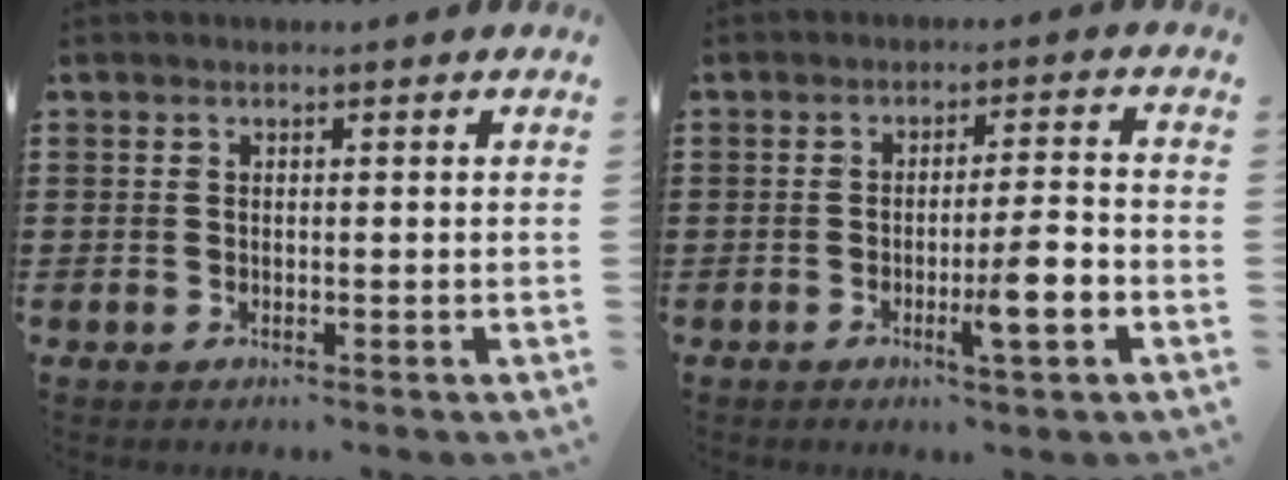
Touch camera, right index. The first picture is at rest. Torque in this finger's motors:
{"motor_torque": [1.30, -0.33, 0.30, 0.12]}